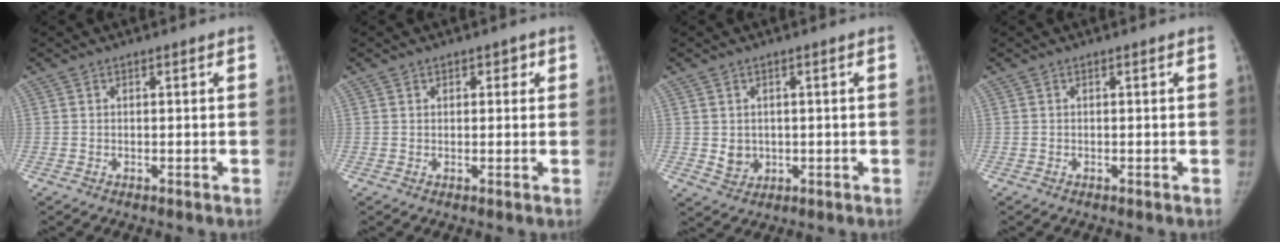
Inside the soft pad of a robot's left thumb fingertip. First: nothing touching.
{"total": 2.0, "force": [1.0, 1.6, 0.8], "torque": [0.011, -0.002, 0.009]}
{"total": 3.6, "force": [0.1, 3.2, 1.7], "torque": [-0.016, -0.003, 0.013]}
{"total": 0.0}